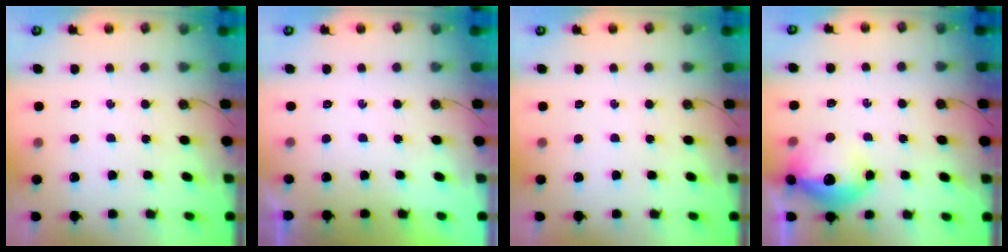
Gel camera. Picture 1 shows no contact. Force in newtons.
{"total": 0.0}
{"total": 0.0}
{"total": 14.8, "press": 14.7, "slide": 1.3}